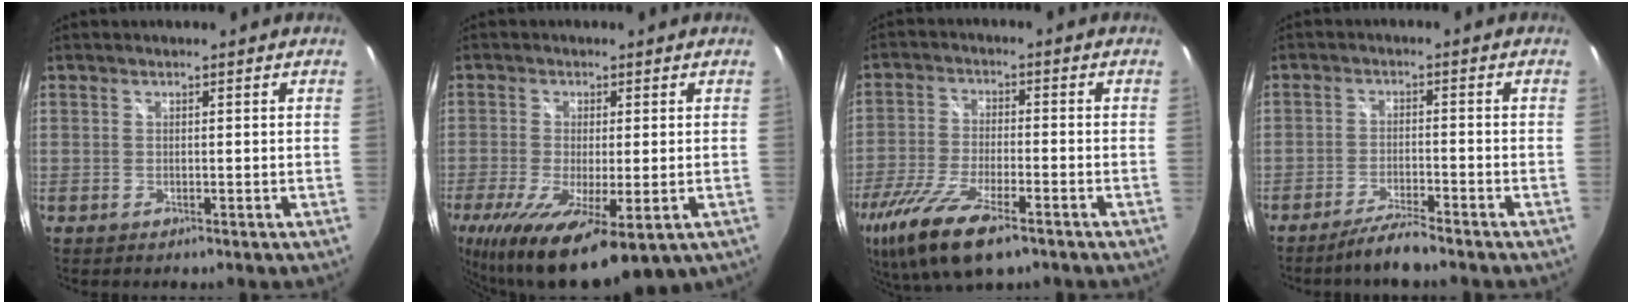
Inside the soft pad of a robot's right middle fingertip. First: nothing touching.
{"total": 15.3, "force": [-7.5, 4.7, 12.5], "torque": [-0.250, -0.064, -0.118]}
{"total": 15.4, "force": [-9.7, 4.8, 11.0], "torque": [-0.243, -0.049, -0.183]}
{"total": 5.1, "force": [-4.5, -0.1, 2.5], "torque": [-0.066, -0.005, -0.084]}